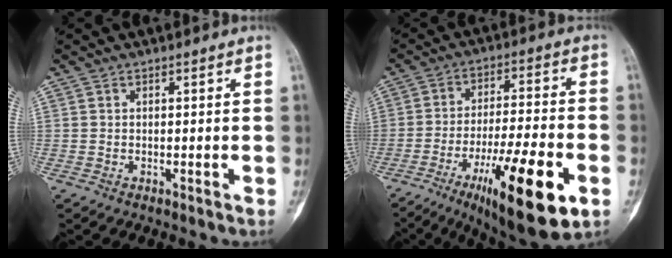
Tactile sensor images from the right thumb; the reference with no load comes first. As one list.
[{"total": 20.0, "force": [-8.5, 4.8, 17.5], "torque": [-0.272, 0.024, -0.129]}]